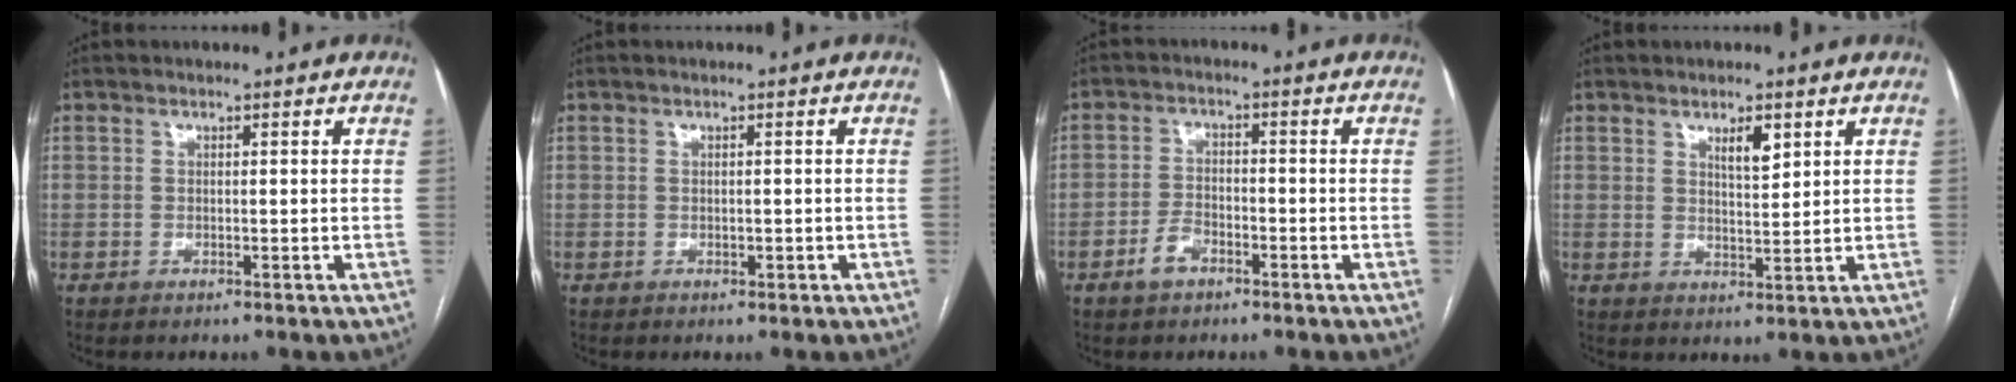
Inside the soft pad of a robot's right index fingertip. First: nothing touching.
{"total": 0.6, "force": [-0.2, 0.4, 0.4], "torque": [-0.006, 0.000, -0.001]}
{"total": 3.8, "force": [-2.3, 1.8, 2.3], "torque": [-0.047, 0.005, -0.042]}
{"total": 3.6, "force": [2.1, 1.1, 2.8], "torque": [-0.047, -0.003, 0.036]}